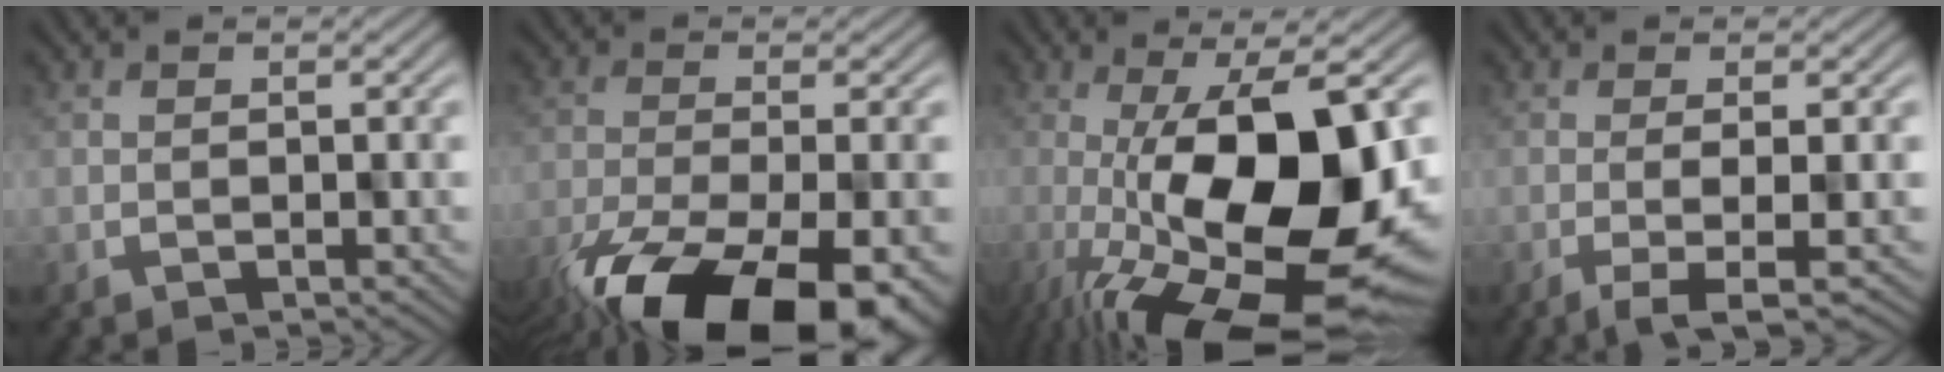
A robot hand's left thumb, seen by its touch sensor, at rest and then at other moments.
{"total": 16.7, "force": [-10.4, 6.9, 11.1], "torque": [-0.211, -0.065, -0.146]}
{"total": 17.8, "force": [-3.5, 6.6, 16.1], "torque": [-0.249, -0.023, -0.047]}
{"total": 4.1, "force": [-1.4, 0.7, 3.8], "torque": [-0.051, 0.004, -0.022]}